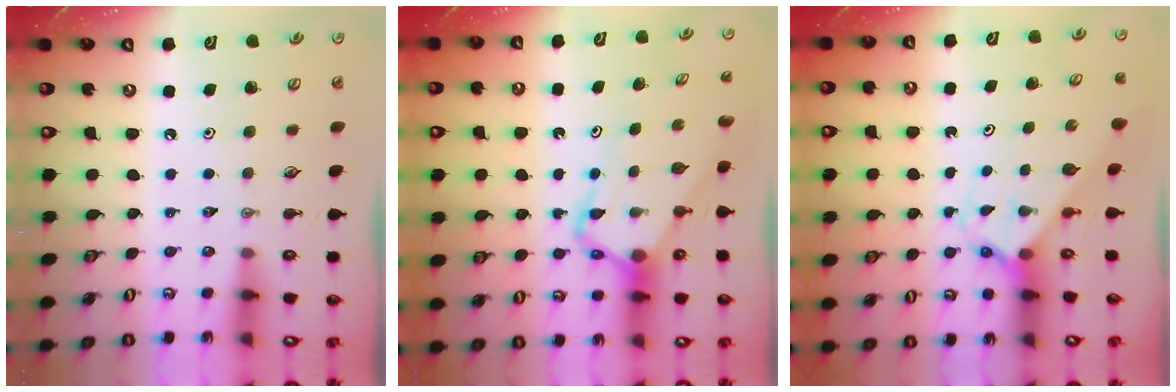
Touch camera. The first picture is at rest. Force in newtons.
{"total": 5.6, "press": 5.6, "slide": 0.5}
{"total": 2.3, "press": 2.3, "slide": 0.2}